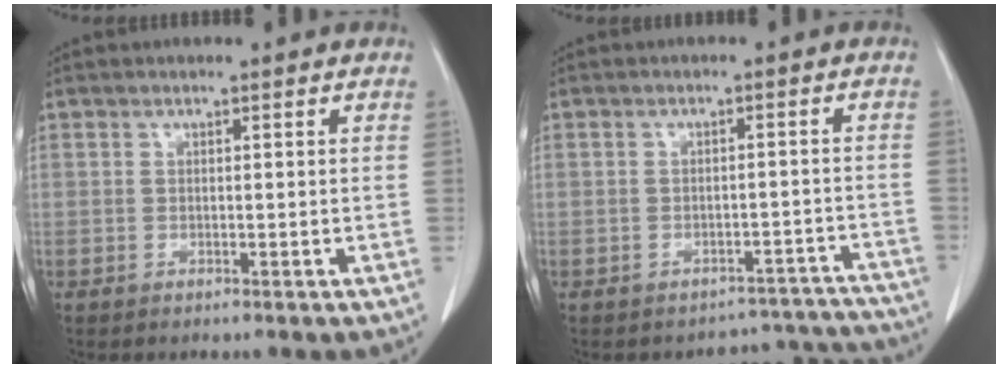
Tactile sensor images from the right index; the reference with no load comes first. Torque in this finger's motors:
{"motor_torque": [-1.50, -0.53, -1.06, -0.21]}